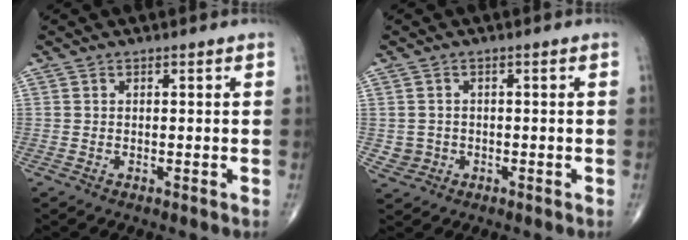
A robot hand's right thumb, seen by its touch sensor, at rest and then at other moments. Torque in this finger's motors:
{"motor_torque": [0.18, -0.02, -0.10, -0.08, -0.01]}